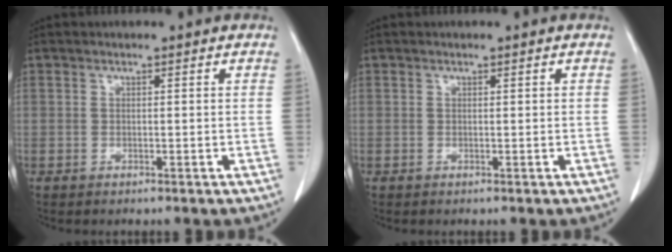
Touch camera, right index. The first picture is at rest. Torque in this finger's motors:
{"motor_torque": [0.00, -0.01, -0.01, -0.01]}